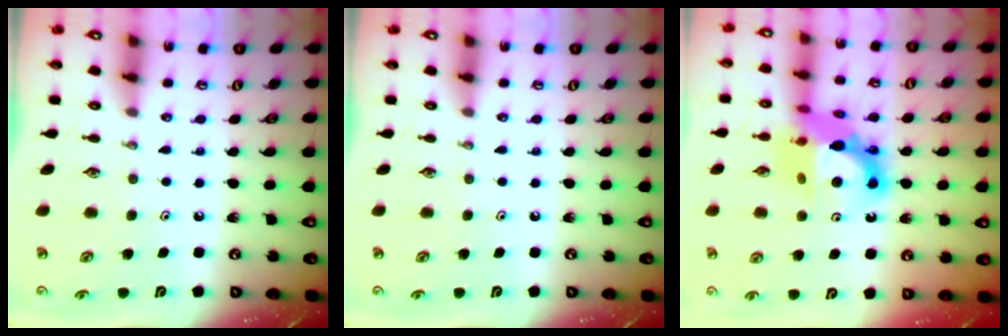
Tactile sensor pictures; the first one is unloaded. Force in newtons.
{"total": 0.0}
{"total": 15.7, "press": 15.7, "slide": 1.3}